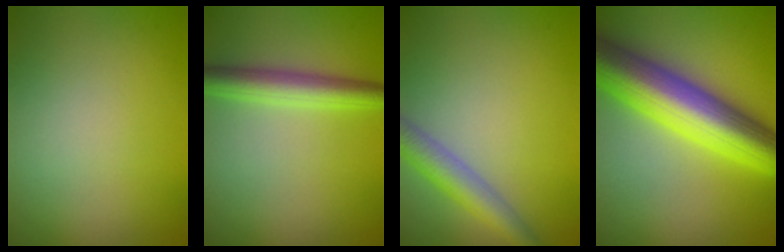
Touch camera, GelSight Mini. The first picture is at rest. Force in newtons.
{"total": 3.8, "press": 3.8, "slide": 0.1}
{"total": 3.7, "press": 3.7, "slide": 0.2}
{"total": 11.2, "press": 11.2, "slide": 0.3}